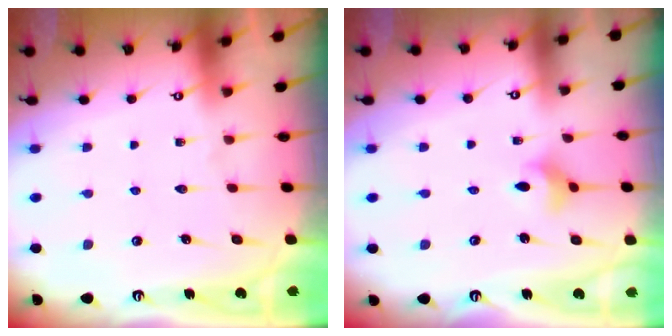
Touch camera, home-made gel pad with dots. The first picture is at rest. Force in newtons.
{"total": 4.1, "press": 4.1, "slide": 0.8}